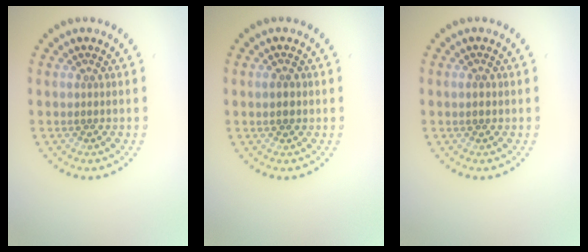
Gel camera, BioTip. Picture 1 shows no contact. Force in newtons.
{"total": 1.1, "press": 1.1, "slide": 0.2}
{"total": 1.1, "press": 1.1, "slide": 0.2}